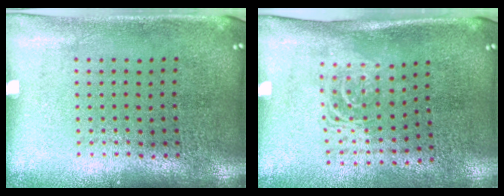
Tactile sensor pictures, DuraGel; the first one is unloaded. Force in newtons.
{"total": 1.6, "press": 1.2, "slide": 1.0}